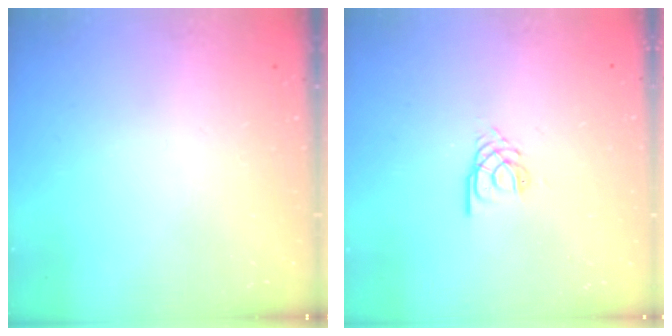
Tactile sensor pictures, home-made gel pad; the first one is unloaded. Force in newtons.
{"total": 2.8, "press": 2.8, "slide": 0.3}